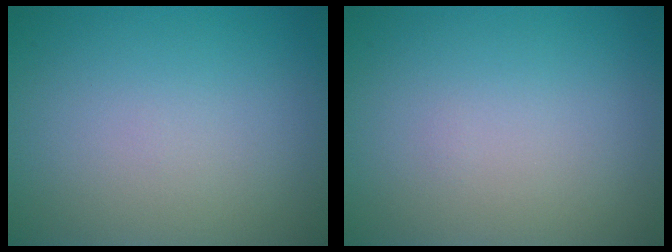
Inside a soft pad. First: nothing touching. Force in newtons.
{"total": 0.0}